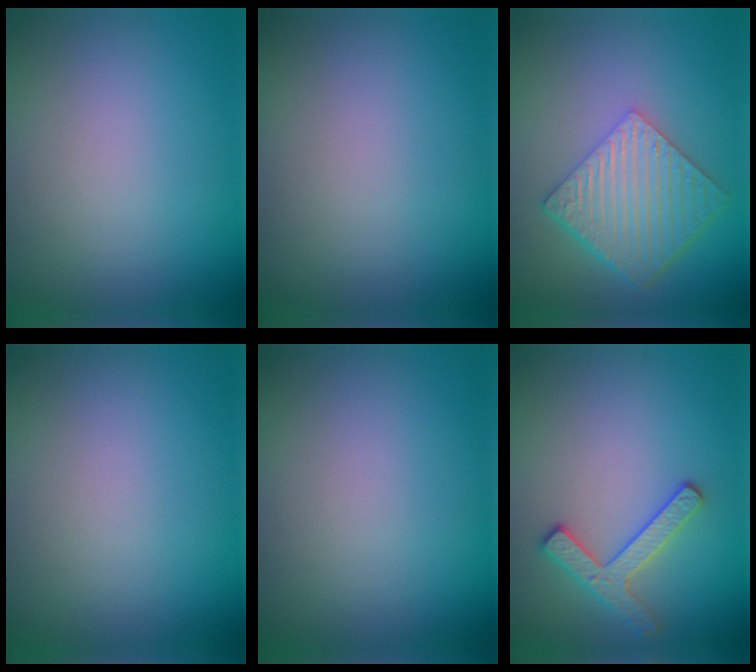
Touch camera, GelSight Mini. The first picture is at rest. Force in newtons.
{"total": 0.0}
{"total": 6.5, "press": 4.6, "slide": 4.6}
{"total": 0.0}
{"total": 0.0}
{"total": 2.5, "press": 2.5, "slide": 0.4}